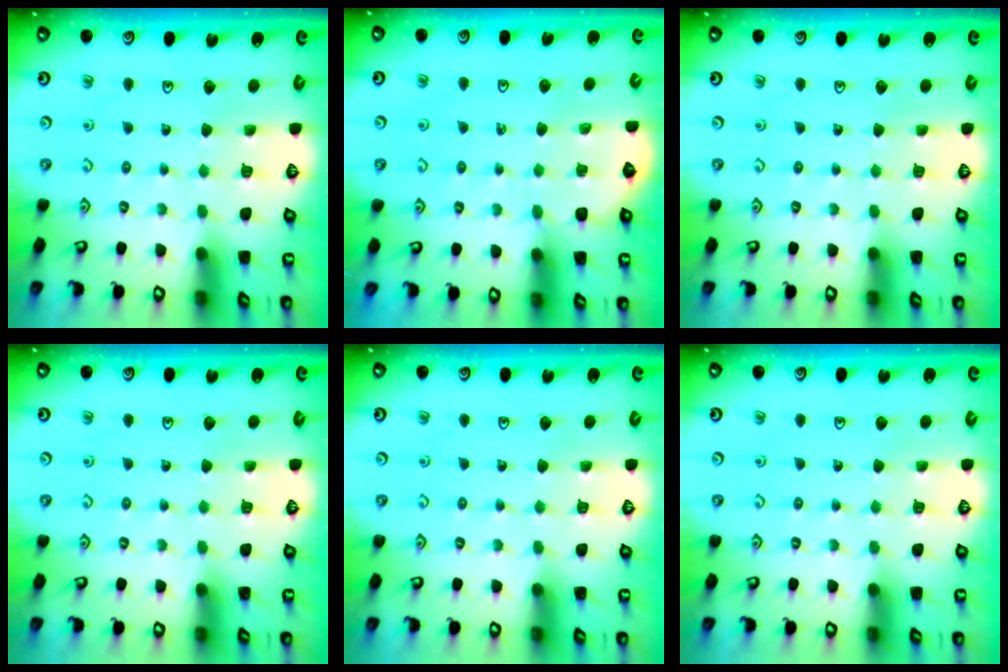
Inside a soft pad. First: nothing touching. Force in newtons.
{"total": 2.4, "press": 2.4, "slide": 0.2}
{"total": 0.0}
{"total": 0.0}
{"total": 0.0}
{"total": 0.0}